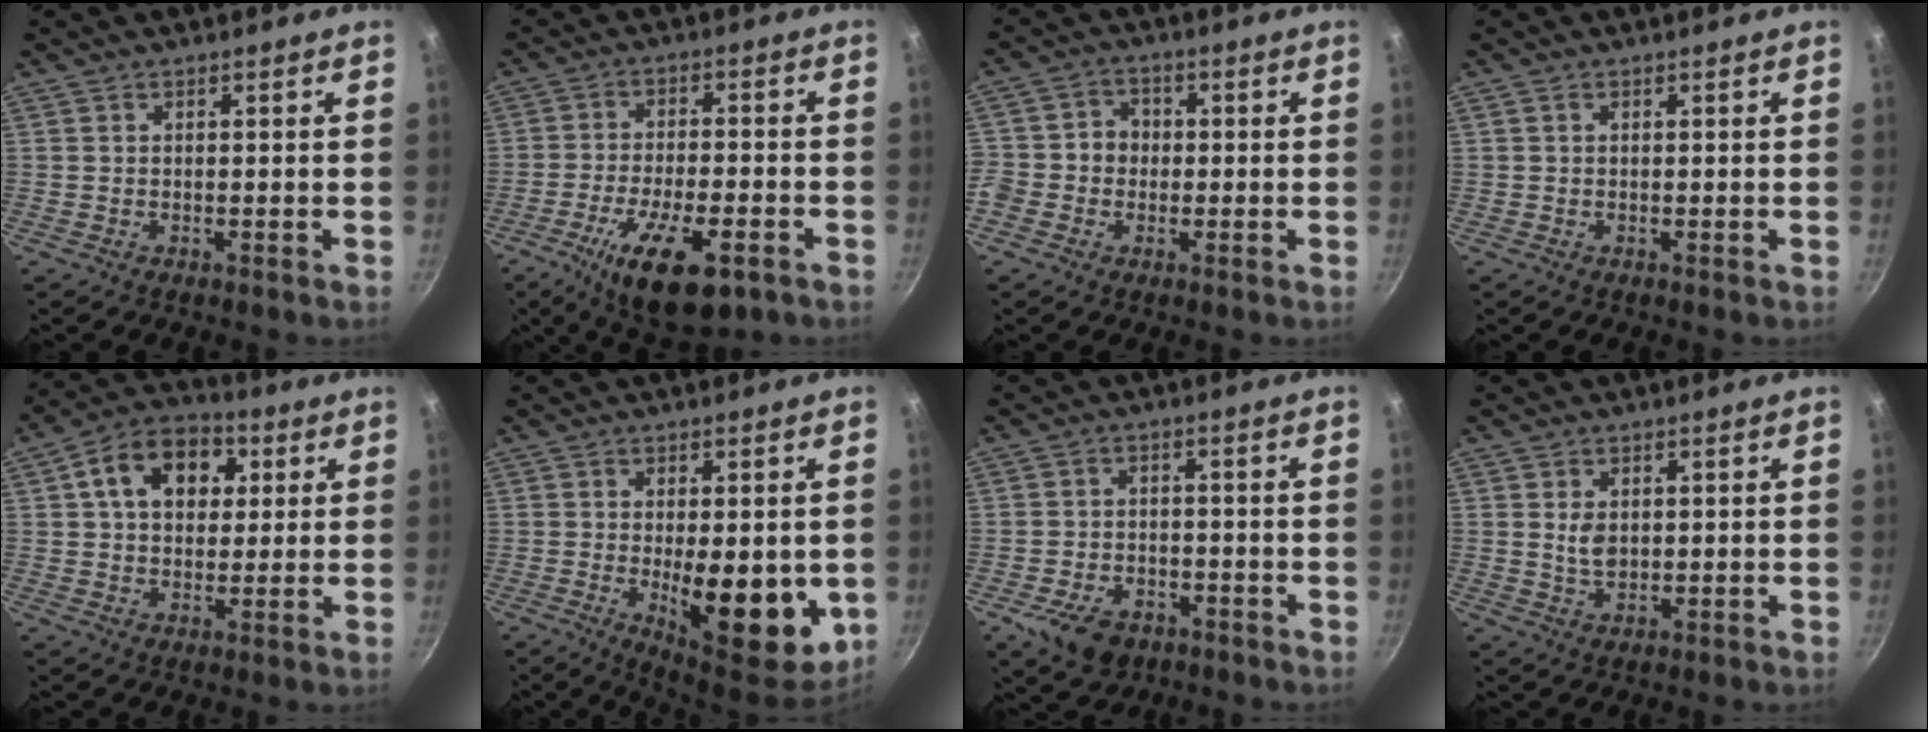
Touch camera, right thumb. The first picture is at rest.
{"total": 15.1, "force": [-7.2, 5.8, 11.9], "torque": [-0.195, 0.017, -0.115]}
{"total": 6.3, "force": [-1.1, 5.8, 2.3], "torque": [-0.012, 0.020, -0.035]}
{"total": 0.5, "force": [0.1, 0.4, 0.3], "torque": [-0.006, 0.003, 0.003]}
{"total": 13.4, "force": [3.8, 9.7, 8.5], "torque": [-0.110, 0.015, 0.045]}
{"total": 16.5, "force": [-2.4, 6.9, 14.8], "torque": [-0.173, -0.016, -0.020]}
{"total": 8.6, "force": [-4.5, 5.6, 4.7], "torque": [-0.069, 0.022, -0.069]}
{"total": 3.9, "force": [0.6, 2.7, 2.8], "torque": [-0.043, -0.007, 0.013]}